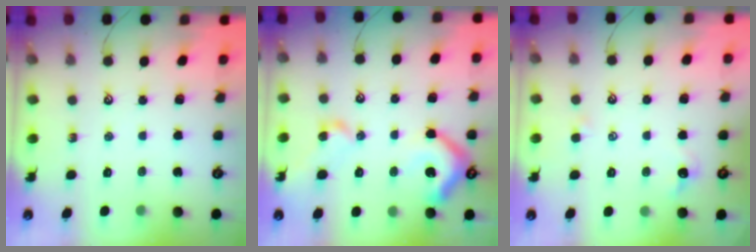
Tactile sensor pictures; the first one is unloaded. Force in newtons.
{"total": 14.1, "press": 14.0, "slide": 1.7}
{"total": 0.6, "press": 0.2, "slide": 0.6}